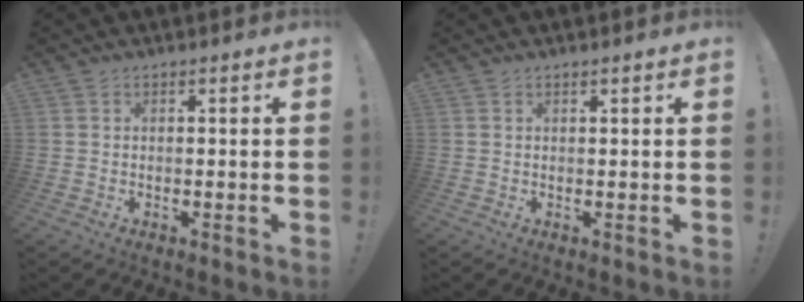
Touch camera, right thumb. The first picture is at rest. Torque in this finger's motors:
{"motor_torque": [0.26, -0.27, 0.01, -0.04, 0.08]}